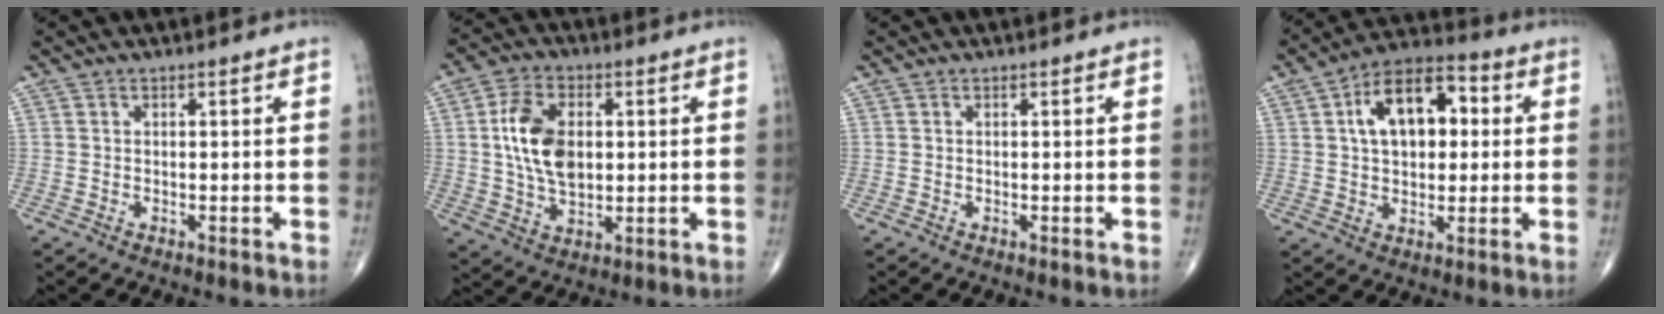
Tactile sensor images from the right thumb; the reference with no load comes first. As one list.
[{"total": 11.7, "force": [1.5, 7.2, 9.1], "torque": [-0.159, -0.001, 0.030]}, {"total": 0.0}, {"total": 14.3, "force": [2.9, 8.4, 11.2], "torque": [-0.158, 0.021, 0.039]}]